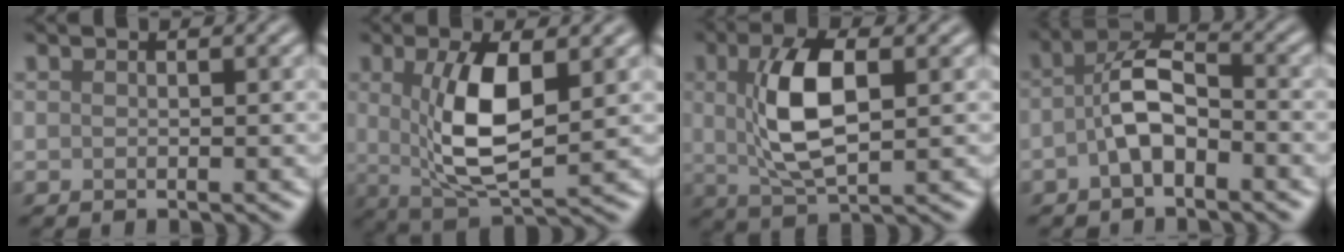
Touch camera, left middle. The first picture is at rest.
{"total": 7.3, "force": [1.0, 2.8, 6.6], "torque": [-0.133, -0.010, 0.023]}
{"total": 6.9, "force": [1.1, 3.0, 6.2], "torque": [-0.127, 0.005, 0.022]}
{"total": 4.7, "force": [-1.4, 2.3, 3.9], "torque": [-0.075, 0.013, -0.033]}